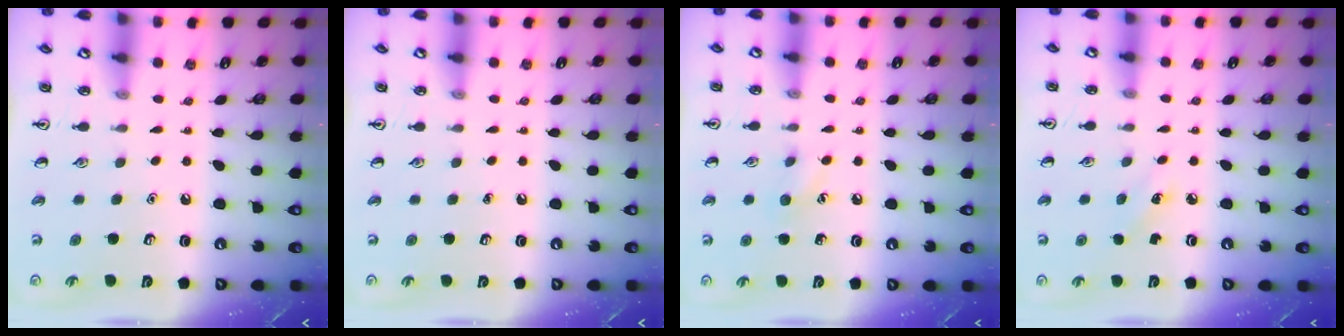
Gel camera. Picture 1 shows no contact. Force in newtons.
{"total": 0.0}
{"total": 6.5, "press": 6.3, "slide": 1.6}
{"total": 1.9, "press": 1.7, "slide": 0.8}